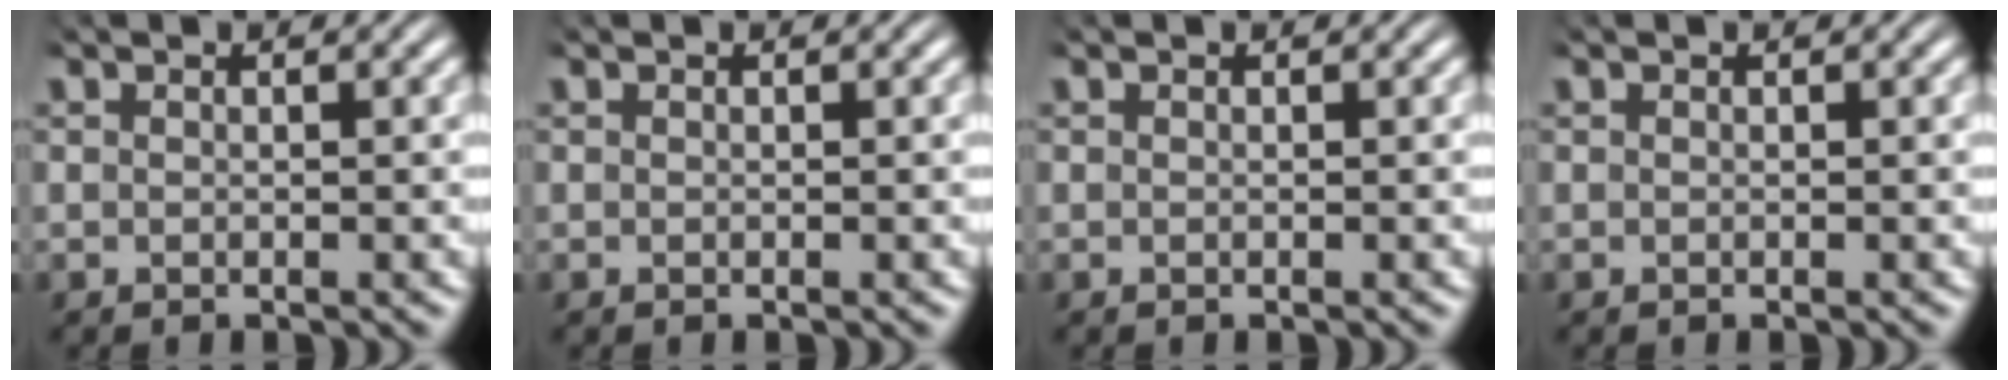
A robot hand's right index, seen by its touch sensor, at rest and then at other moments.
{"total": 0.0}
{"total": 0.0}
{"total": 0.0}